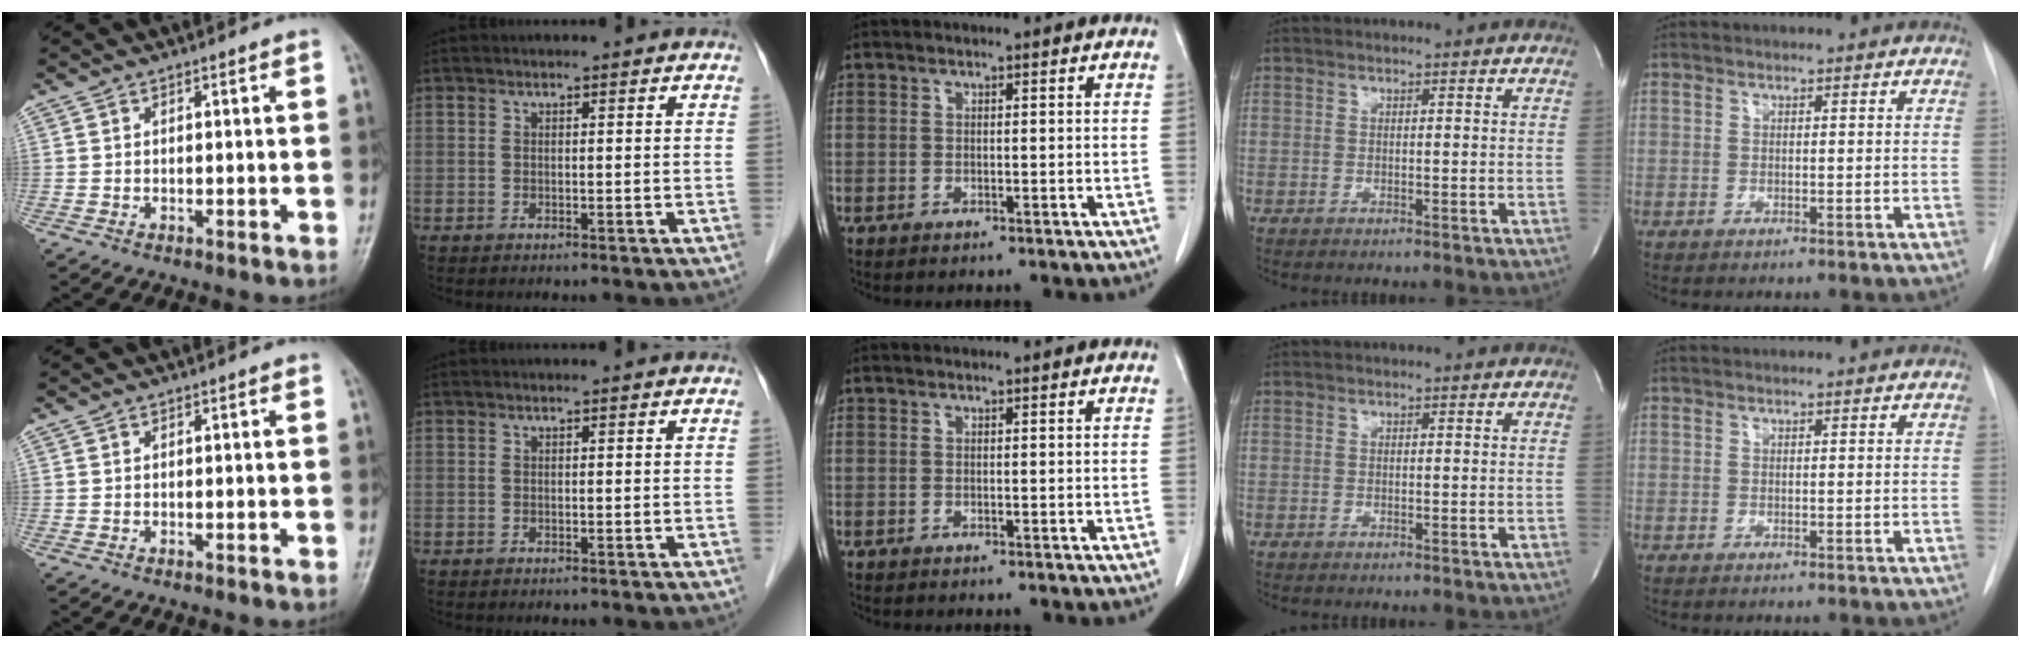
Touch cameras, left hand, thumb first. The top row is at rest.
{}